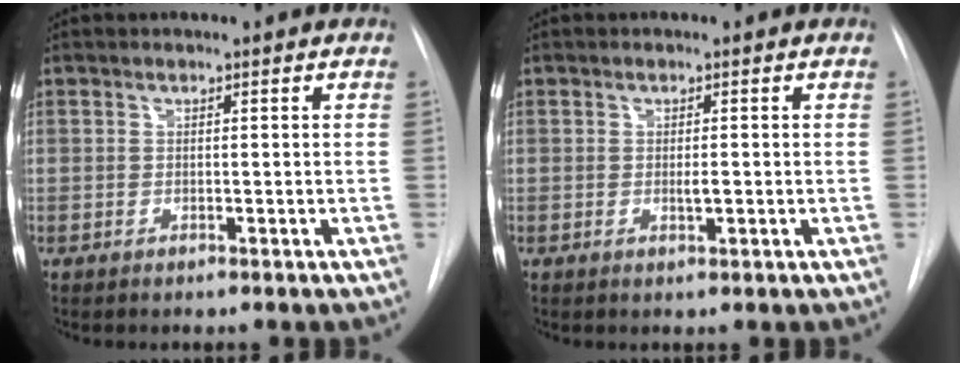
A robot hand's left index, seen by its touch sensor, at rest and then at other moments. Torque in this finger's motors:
{"motor_torque": [0.30, 0.31, 0.00, 0.00]}